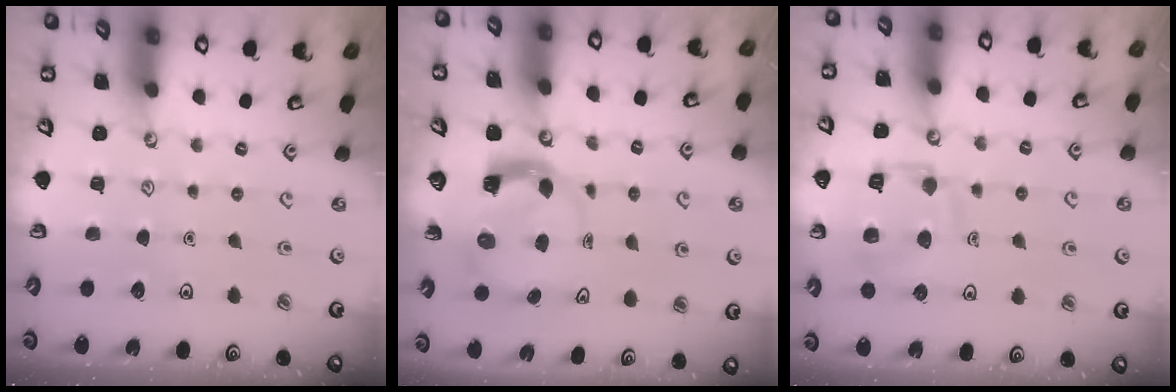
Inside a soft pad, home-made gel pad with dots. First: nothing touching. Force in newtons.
{"total": 3.7, "press": 3.7, "slide": 0.6}
{"total": 13.0, "press": 13.0, "slide": 1.3}